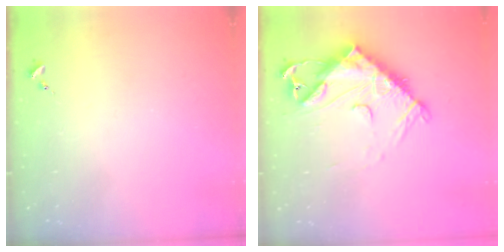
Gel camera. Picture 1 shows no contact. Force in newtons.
{"total": 14.6, "press": 14.5, "slide": 1.1}